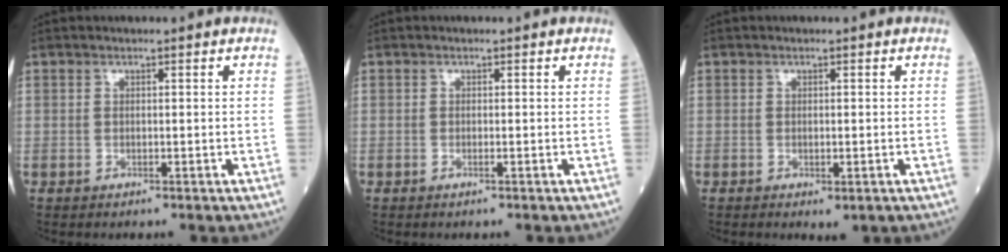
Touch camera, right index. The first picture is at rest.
{"total": 0.5, "force": [-0.4, 0.0, 0.3], "torque": [-0.008, 0.000, -0.007]}
{"total": 2.1, "force": [-0.9, 0.9, 1.6], "torque": [-0.029, -0.006, -0.003]}